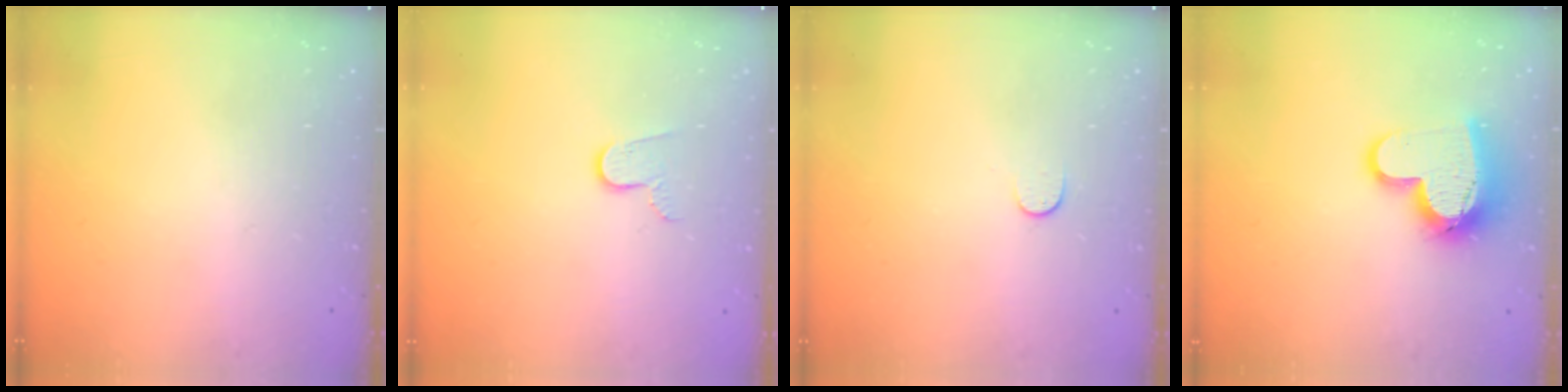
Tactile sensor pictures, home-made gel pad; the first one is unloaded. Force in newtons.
{"total": 6.1, "press": 6.1, "slide": 0.6}
{"total": 3.9, "press": 3.9, "slide": 0.5}
{"total": 15.0, "press": 15.0, "slide": 1.0}